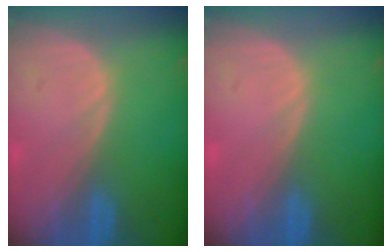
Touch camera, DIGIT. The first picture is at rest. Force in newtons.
{"total": 0.0}